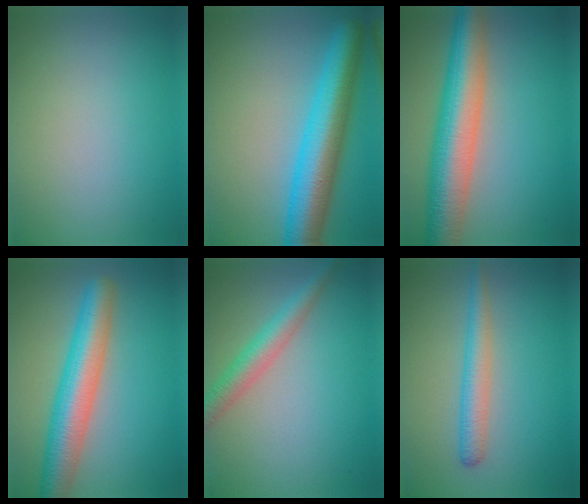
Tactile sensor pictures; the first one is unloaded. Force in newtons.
{"total": 8.6, "press": 8.6, "slide": 0.3}
{"total": 9.3, "press": 9.3, "slide": 0.4}
{"total": 7.1, "press": 7.1, "slide": 0.2}
{"total": 3.4, "press": 3.4, "slide": 0.1}
{"total": 2.9, "press": 2.9, "slide": 0.1}